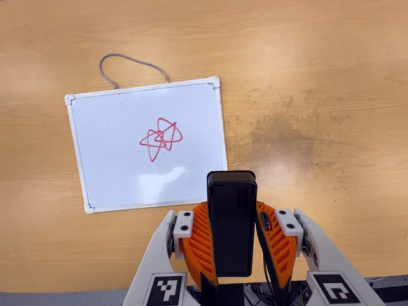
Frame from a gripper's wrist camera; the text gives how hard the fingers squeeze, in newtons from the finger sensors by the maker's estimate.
{"total": 4.7, "left": 3.3, "right": 6.0}